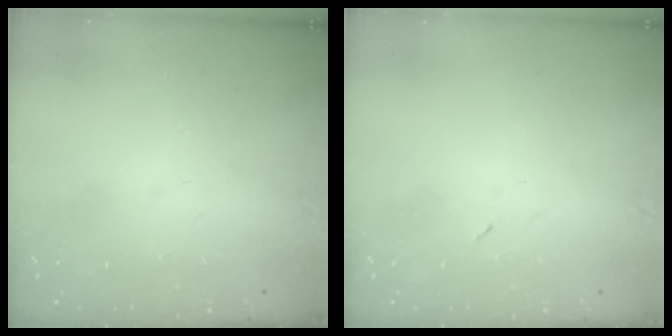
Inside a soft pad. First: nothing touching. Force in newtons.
{"total": 2.2, "press": 2.1, "slide": 0.9}